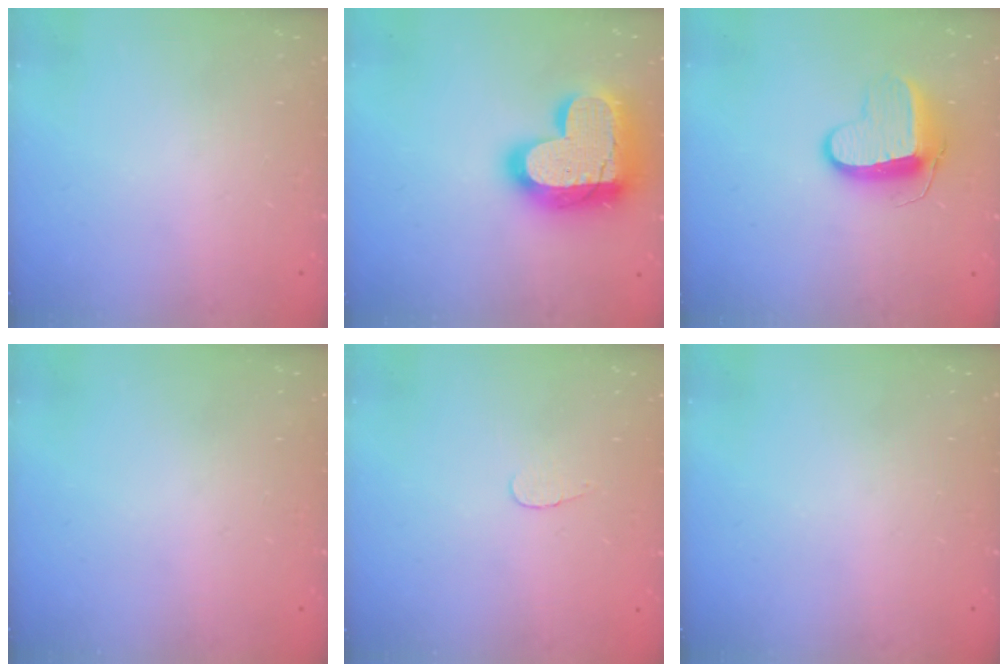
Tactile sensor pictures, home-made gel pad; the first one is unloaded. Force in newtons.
{"total": 23.4, "press": 23.3, "slide": 1.7}
{"total": 10.3, "press": 10.3, "slide": 0.4}
{"total": 0.0}
{"total": 2.8, "press": 2.8, "slide": 0.3}
{"total": 0.0}